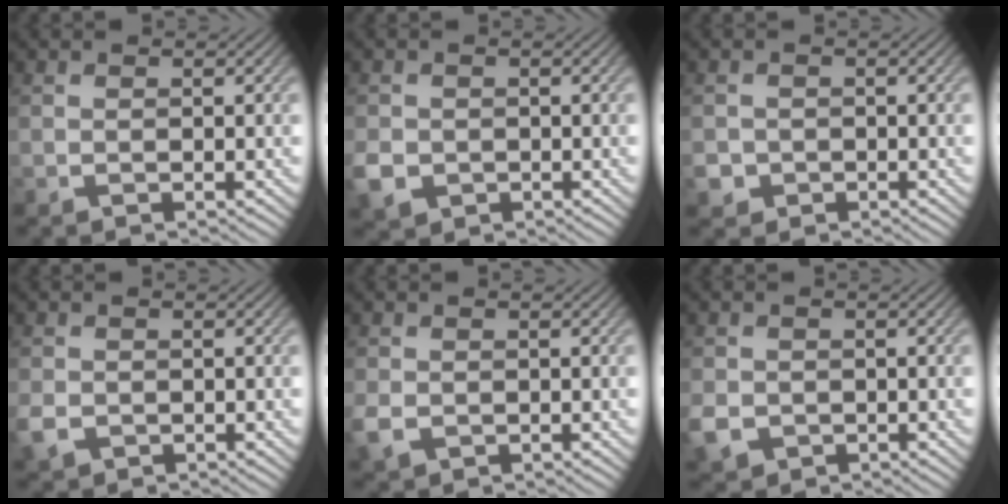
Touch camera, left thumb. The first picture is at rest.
{"total": 3.7, "force": [-1.2, 3.1, 1.6], "torque": [-0.046, -0.011, -0.027]}
{"total": 2.4, "force": [-1.0, 2.1, 0.5], "torque": [-0.013, -0.010, -0.022]}
{"total": 2.8, "force": [-1.1, 2.2, 1.4], "torque": [-0.041, -0.013, -0.025]}
{"total": 2.8, "force": [-0.8, 2.1, 1.6], "torque": [-0.045, -0.012, -0.018]}
{"total": 3.7, "force": [-1.3, 3.1, 1.7], "torque": [-0.047, -0.014, -0.029]}